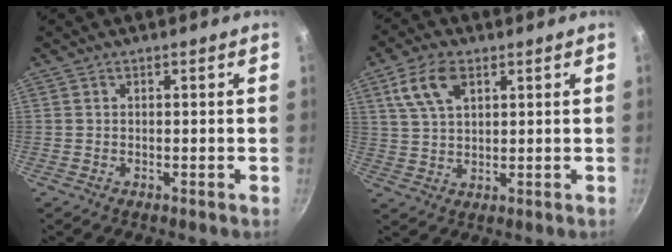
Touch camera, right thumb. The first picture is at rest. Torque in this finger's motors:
{"motor_torque": [0.15, 2.46, 1.02, 0.81, 0.06]}